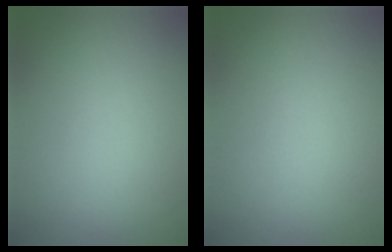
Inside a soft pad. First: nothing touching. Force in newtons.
{"total": 0.0}